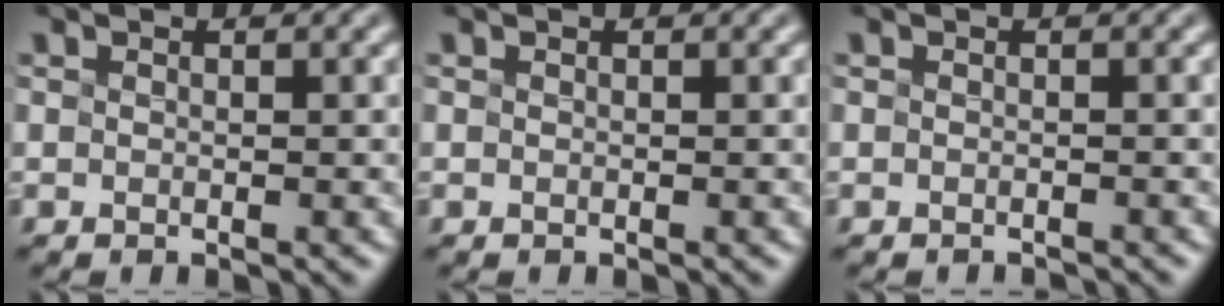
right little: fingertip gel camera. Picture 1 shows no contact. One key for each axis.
{"total": 0.0}
{"total": 1.2, "fx": -1.2, "fy": -0.1, "fz": 0.2, "tx": 0.006, "ty": -0.010, "tz": -0.018}